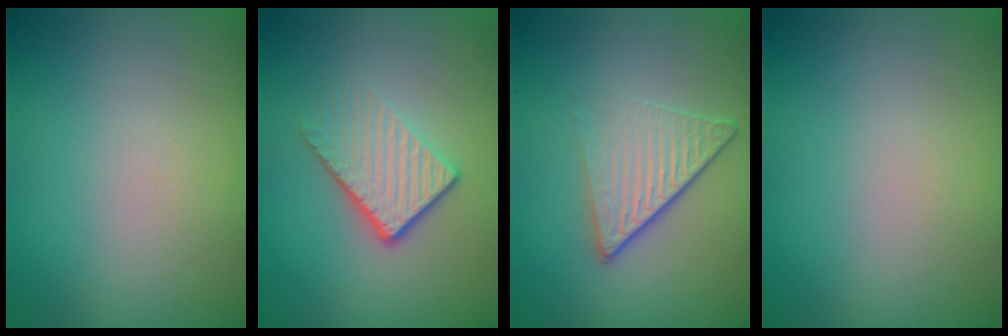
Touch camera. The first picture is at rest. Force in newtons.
{"total": 3.9, "press": 2.7, "slide": 2.9}
{"total": 5.0, "press": 3.0, "slide": 4.0}
{"total": 0.0}